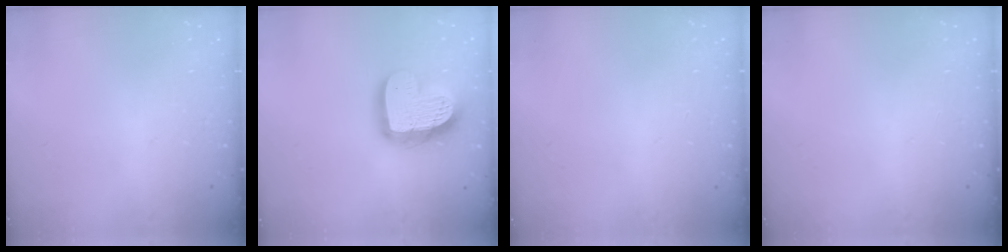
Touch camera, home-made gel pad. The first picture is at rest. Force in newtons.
{"total": 17.9, "press": 17.8, "slide": 1.7}
{"total": 0.8, "press": 0.4, "slide": 0.7}
{"total": 0.0}